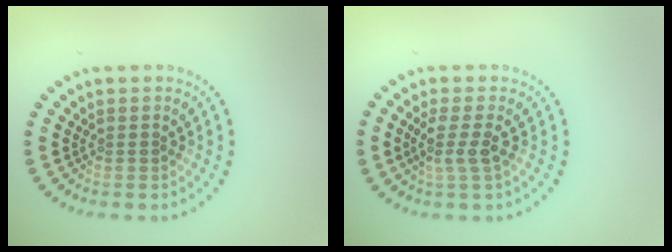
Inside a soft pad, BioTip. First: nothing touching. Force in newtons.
{"total": 2.4, "press": 1.8, "slide": 1.5}